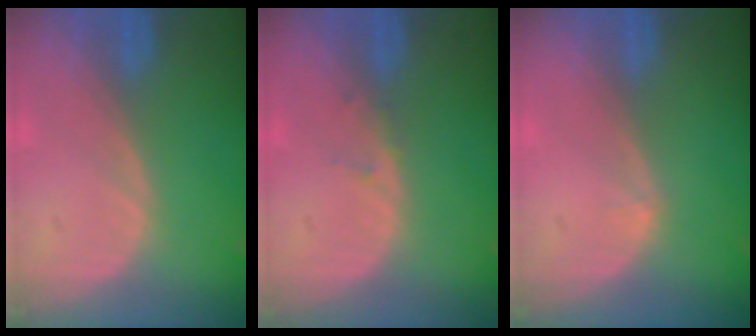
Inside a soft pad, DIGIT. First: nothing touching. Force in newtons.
{"total": 0.9, "press": 0.6, "slide": 0.6}
{"total": 0.6, "press": 0.4, "slide": 0.5}